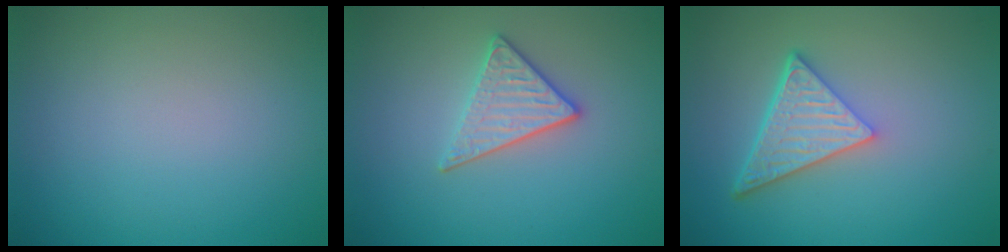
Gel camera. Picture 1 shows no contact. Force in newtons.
{"total": 2.9, "press": 2.7, "slide": 1.1}
{"total": 5.3, "press": 3.9, "slide": 3.6}